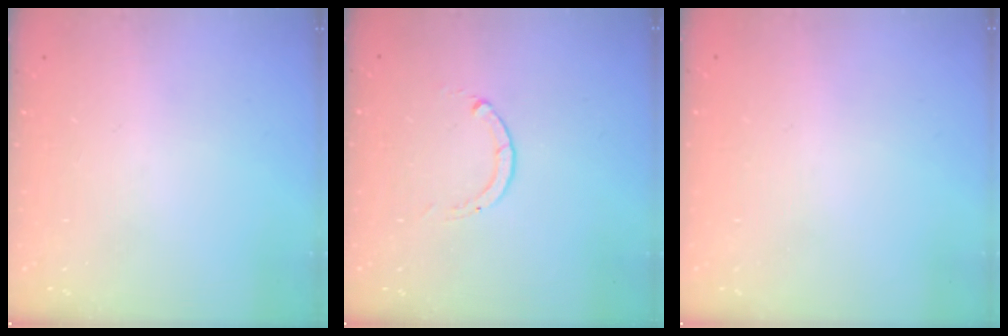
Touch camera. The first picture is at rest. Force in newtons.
{"total": 0.0}
{"total": 2.4, "press": 2.4, "slide": 0.2}